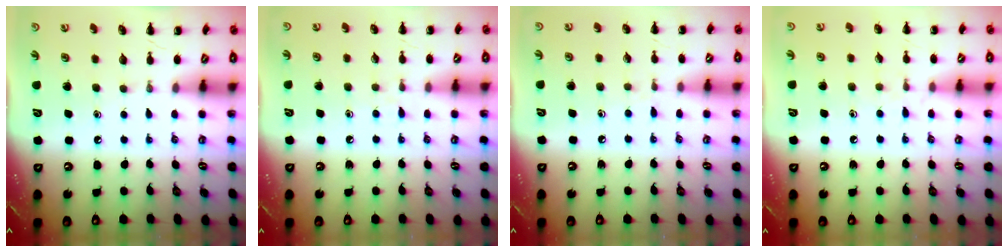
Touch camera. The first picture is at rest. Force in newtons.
{"total": 4.8, "press": 4.4, "slide": 1.9}
{"total": 4.8, "press": 4.4, "slide": 1.9}
{"total": 6.6, "press": 6.3, "slide": 1.9}